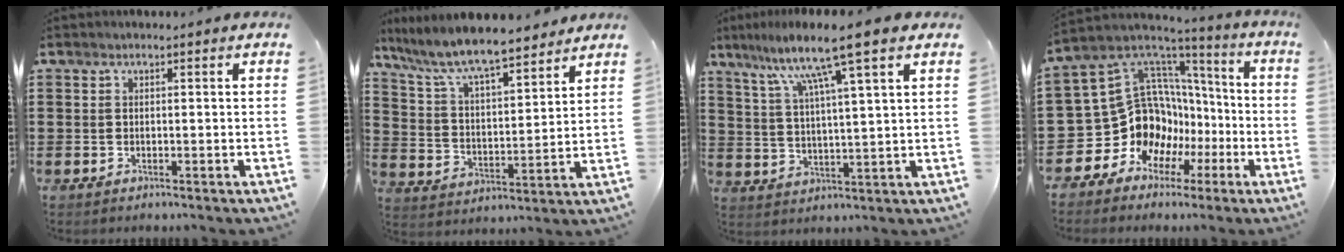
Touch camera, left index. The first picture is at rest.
{"total": 8.3, "force": [7.5, 0.9, 3.4], "torque": [-0.098, -0.043, 0.128]}
{"total": 9.9, "force": [6.8, -0.1, 7.1], "torque": [-0.151, -0.027, 0.109]}
{"total": 12.9, "force": [-1.4, 12.0, 4.4], "torque": [-0.145, -0.040, -0.001]}